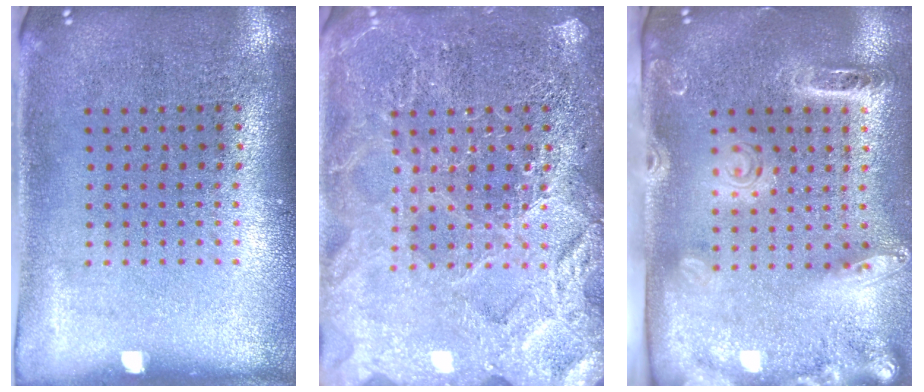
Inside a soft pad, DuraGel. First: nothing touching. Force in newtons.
{"total": 3.6, "press": 3.6, "slide": 0.4}
{"total": 2.6, "press": 2.0, "slide": 1.6}